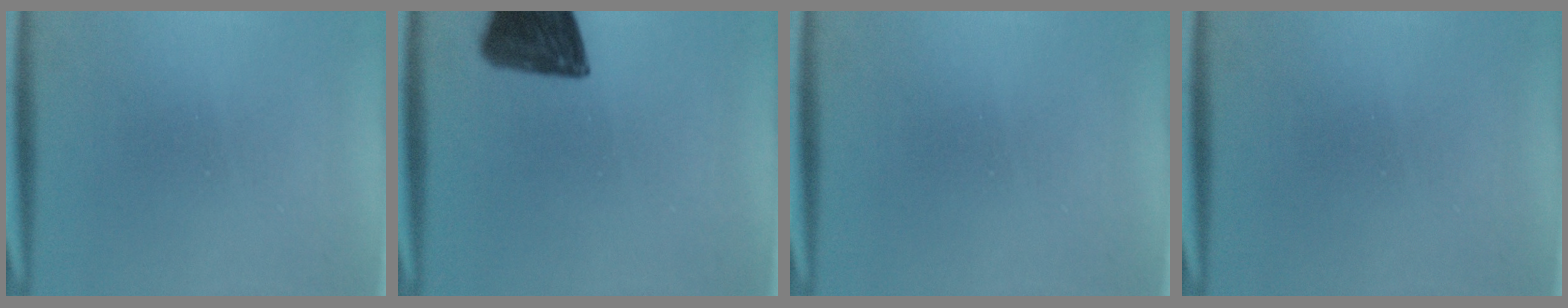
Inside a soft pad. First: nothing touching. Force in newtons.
{"total": 12.7}
{"total": 0.0}
{"total": 0.0}